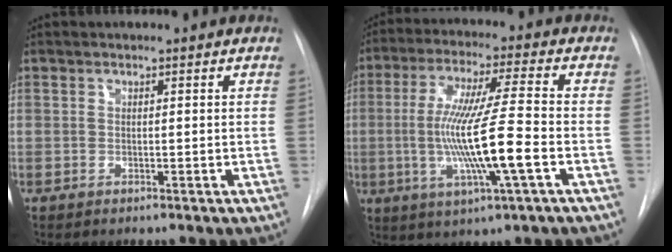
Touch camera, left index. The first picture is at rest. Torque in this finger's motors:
{"motor_torque": [2.14, 0.00, 0.51, 0.21]}